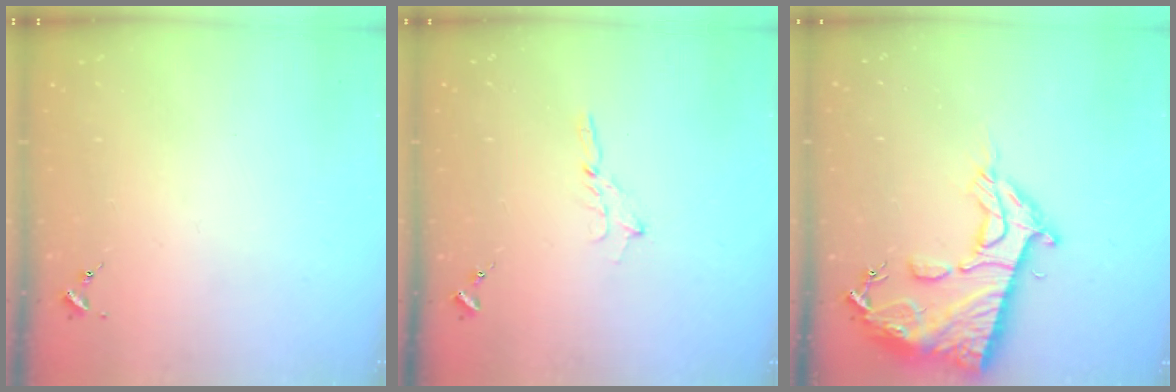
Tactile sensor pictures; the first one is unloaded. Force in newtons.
{"total": 2.7, "press": 2.7, "slide": 0.2}
{"total": 18.2, "press": 18.1, "slide": 1.7}